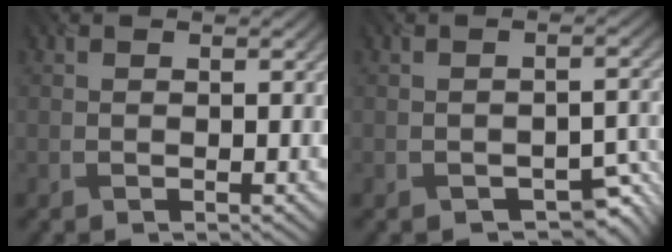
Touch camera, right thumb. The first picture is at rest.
{"total": 4.1, "force": [-3.1, 1.9, 1.9], "torque": [-0.021, -0.012, -0.040]}